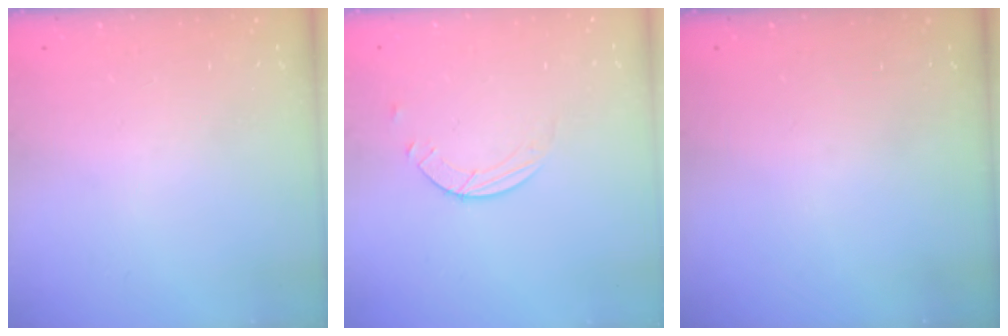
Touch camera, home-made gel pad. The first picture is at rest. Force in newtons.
{"total": 2.5, "press": 2.4, "slide": 0.2}
{"total": 0.0}